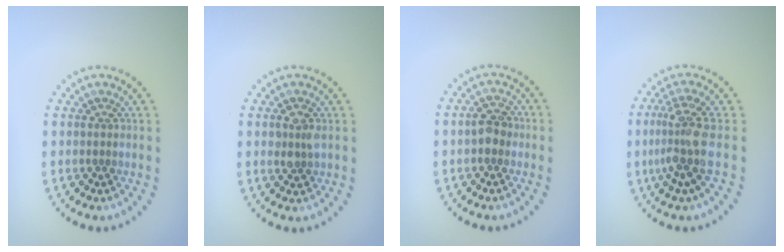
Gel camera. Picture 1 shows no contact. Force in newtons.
{"total": 1.7, "press": 1.7, "slide": 0.2}
{"total": 2.1, "press": 2.0, "slide": 0.4}
{"total": 3.6, "press": 2.8, "slide": 2.3}